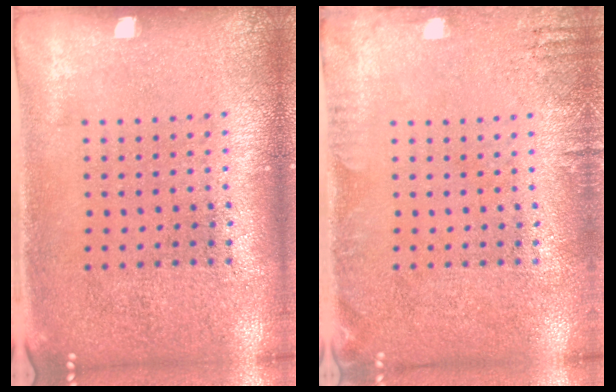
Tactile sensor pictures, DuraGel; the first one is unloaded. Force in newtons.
{"total": 1.7, "press": 1.7, "slide": 0.2}